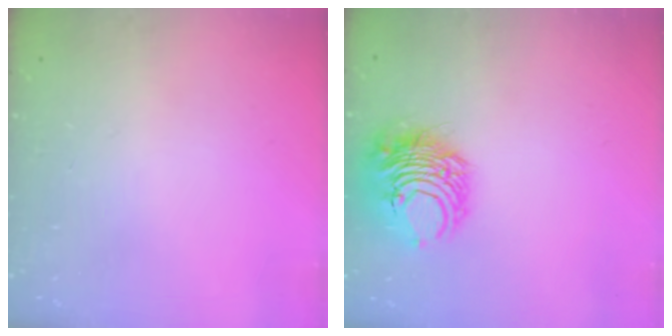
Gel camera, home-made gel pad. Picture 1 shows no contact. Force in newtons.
{"total": 10.7, "press": 10.6, "slide": 1.6}